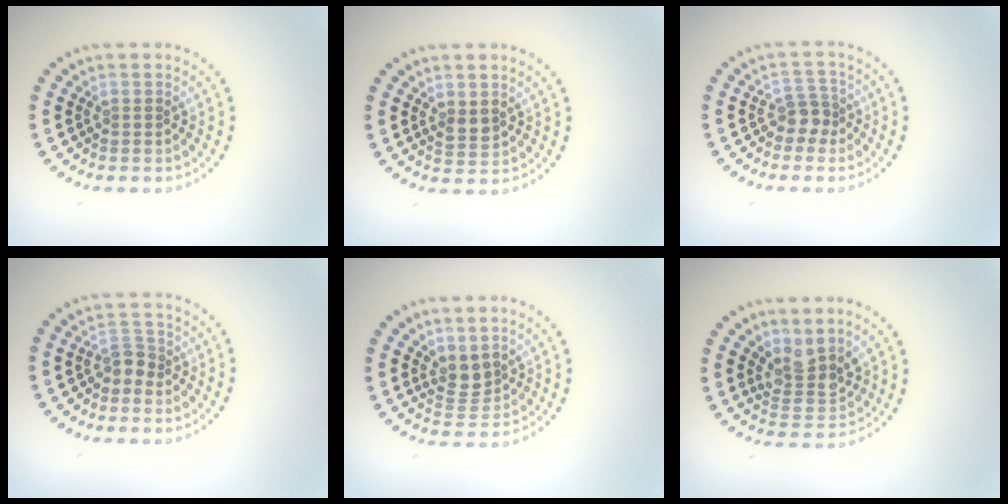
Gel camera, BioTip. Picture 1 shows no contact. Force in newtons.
{"total": 1.4, "press": 1.3, "slide": 0.5}
{"total": 2.0, "press": 1.6, "slide": 1.1}
{"total": 1.7, "press": 1.4, "slide": 0.9}
{"total": 2.2, "press": 1.8, "slide": 1.4}
{"total": 3.0, "press": 2.5, "slide": 1.7}